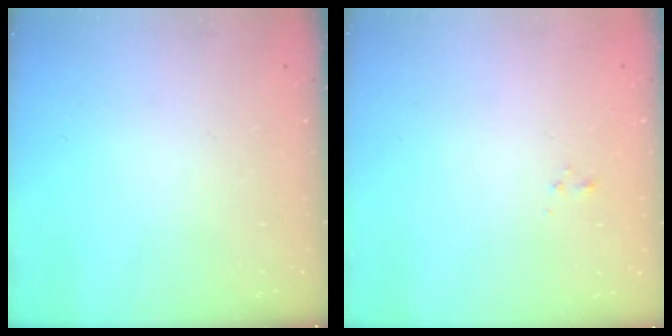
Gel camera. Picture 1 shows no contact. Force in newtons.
{"total": 1.0, "press": 0.9, "slide": 0.4}